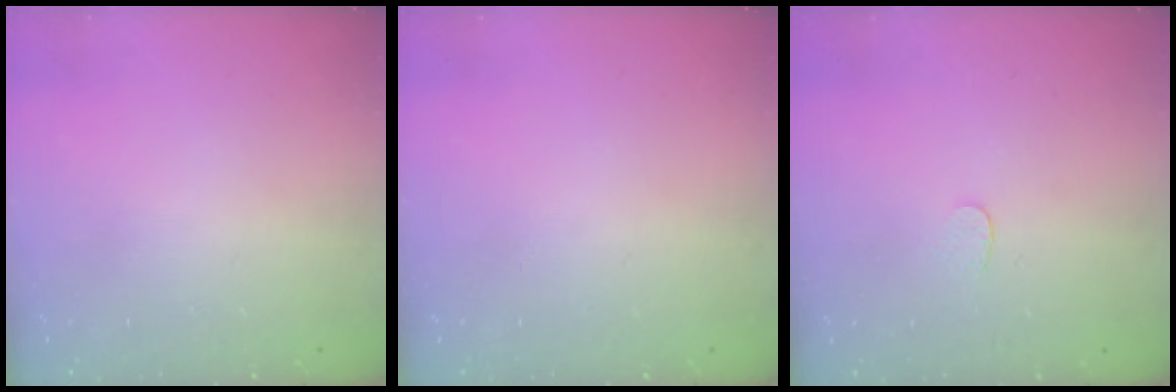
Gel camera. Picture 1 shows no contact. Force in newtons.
{"total": 0.0}
{"total": 3.0, "press": 3.0, "slide": 0.2}